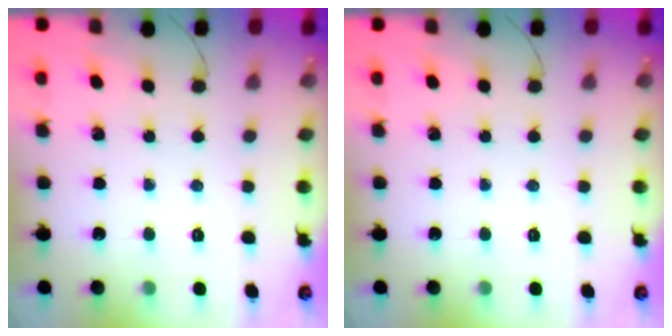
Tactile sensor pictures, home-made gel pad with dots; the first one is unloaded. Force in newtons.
{"total": 0.0}